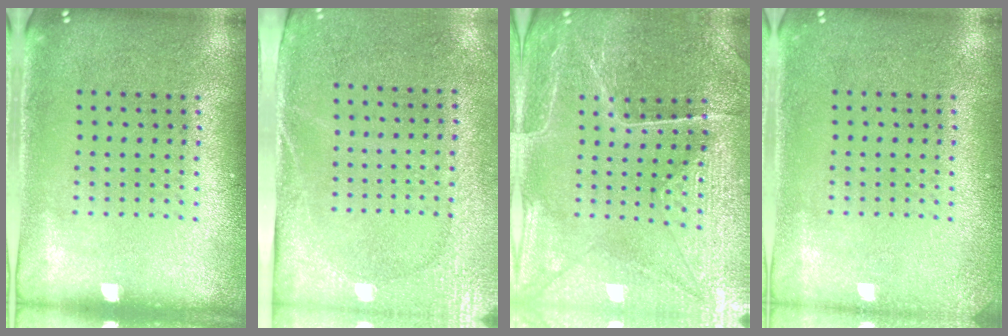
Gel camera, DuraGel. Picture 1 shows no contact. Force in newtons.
{"total": 2.8, "press": 2.3, "slide": 1.6}
{"total": 3.4, "press": 3.4, "slide": 0.4}
{"total": 1.2, "press": 1.2, "slide": 0.1}